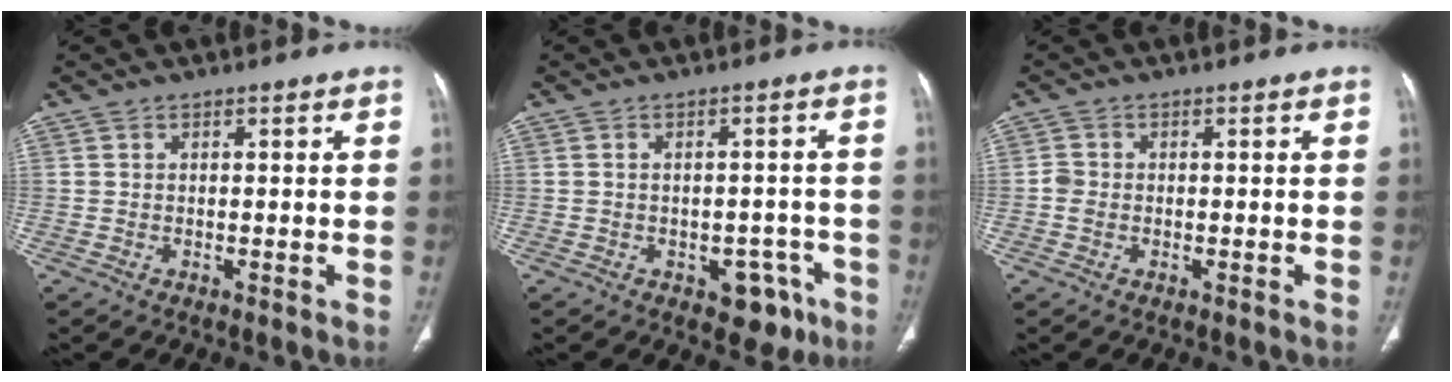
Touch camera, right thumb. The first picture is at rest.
{"total": 6.3, "force": [-3.3, 4.1, 3.4], "torque": [-0.016, 0.026, -0.036]}
{"total": 1.7, "force": [-0.4, 1.4, 0.8], "torque": [-0.013, 0.005, -0.009]}